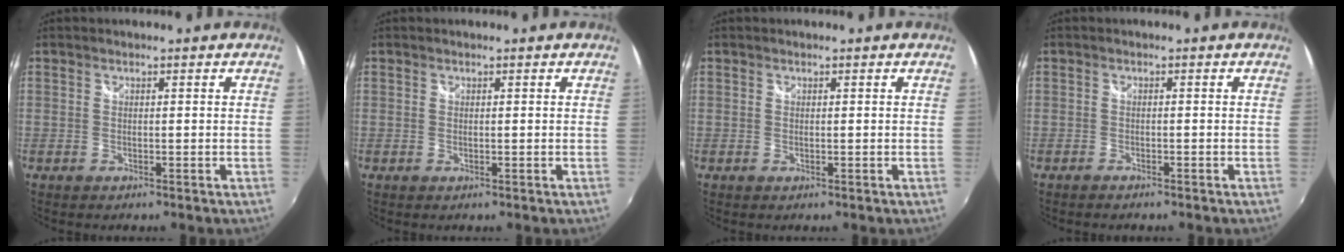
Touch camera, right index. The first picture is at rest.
{"total": 0.0}
{"total": 0.0}
{"total": 1.4, "force": [-1.3, 0.3, 0.5], "torque": [-0.016, -0.005, -0.024]}